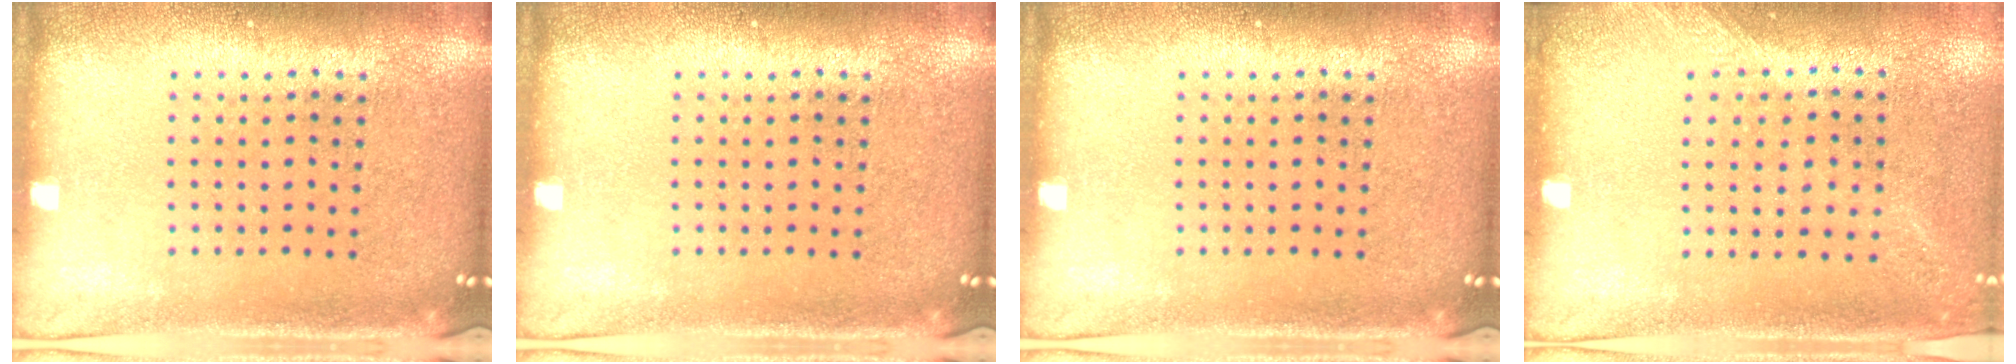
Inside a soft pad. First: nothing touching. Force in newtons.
{"total": 0.0}
{"total": 0.0}
{"total": 1.3, "press": 1.1, "slide": 0.6}